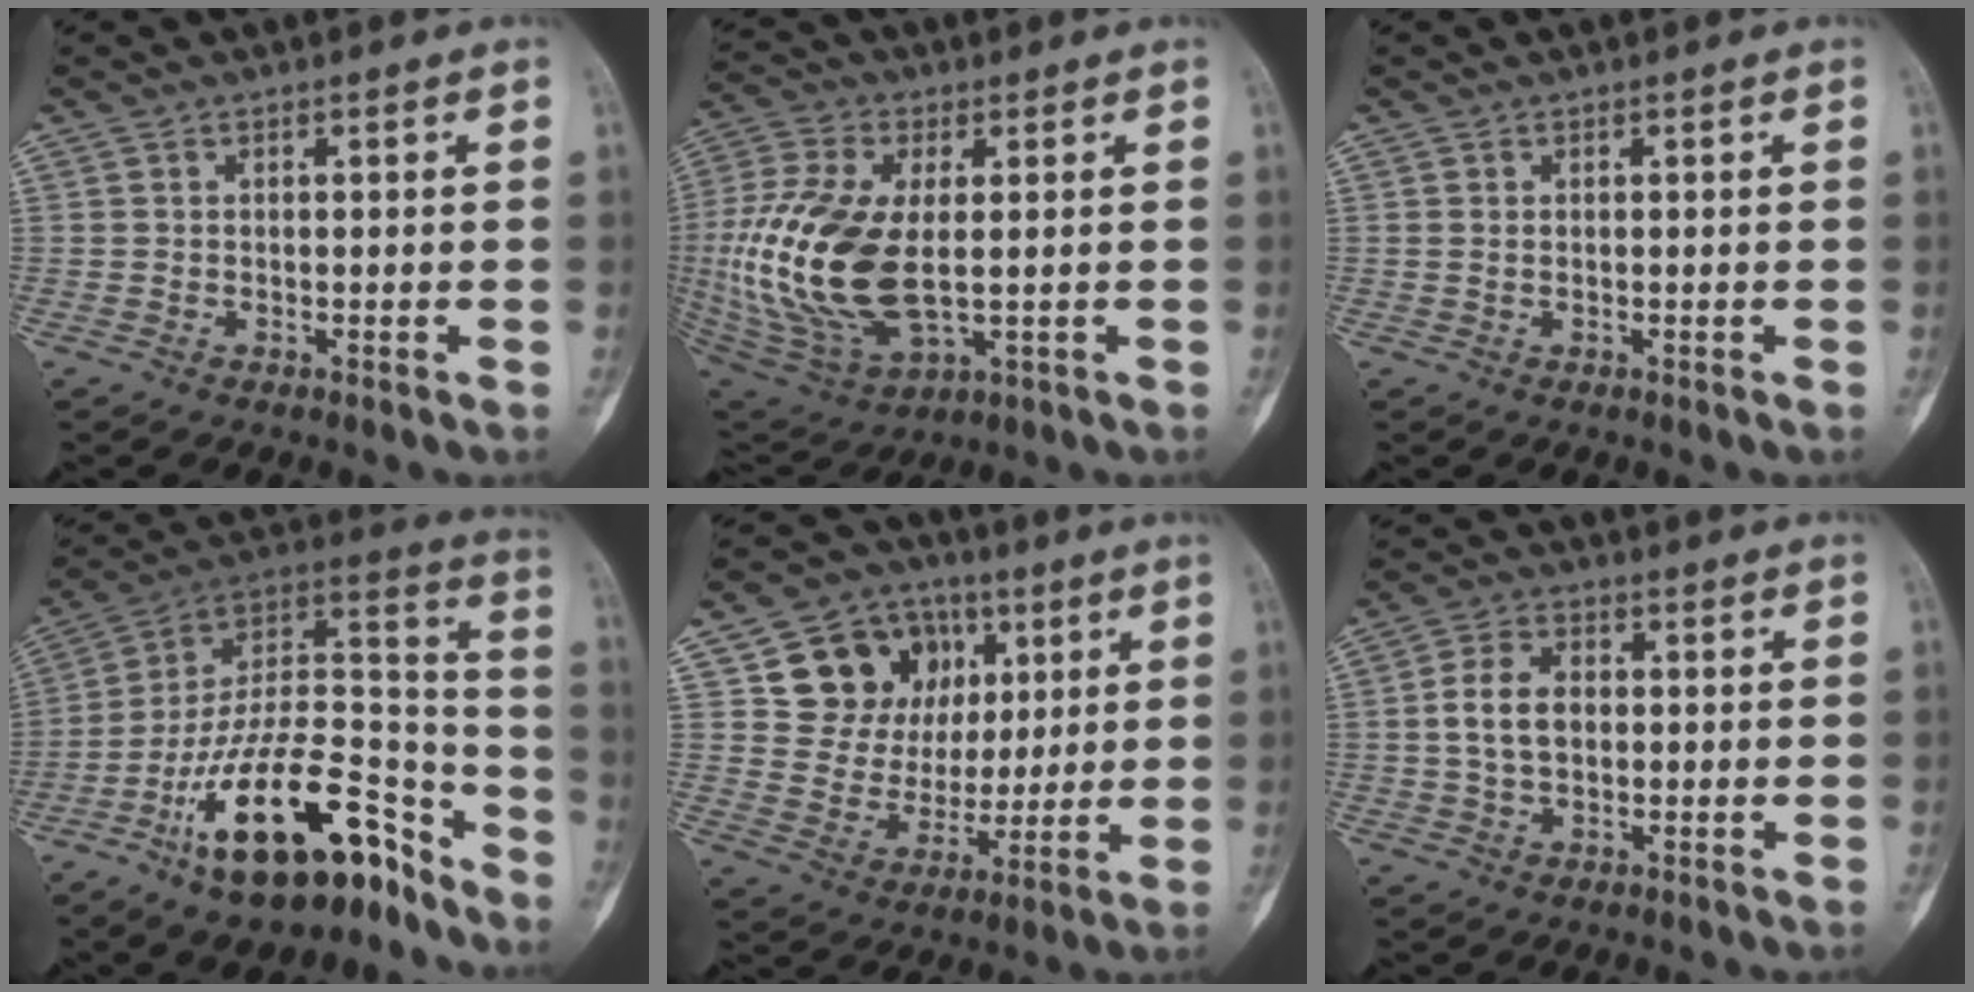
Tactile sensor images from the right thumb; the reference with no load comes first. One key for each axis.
{"total": 20.3, "fx": -0.1, "fy": 10.7, "fz": 17.2, "tx": -0.381, "ty": -0.012, "tz": 0.011}
{"total": 0.0}
{"total": 25.1, "fx": -15.6, "fy": 9.9, "fz": 17.0, "tx": -0.280, "ty": 0.098, "tz": -0.266}
{"total": 16.1, "fx": 6.0, "fy": 13.3, "fz": 6.8, "tx": -0.065, "ty": 0.001, "tz": 0.110}
{"total": 6.7, "fx": 0.1, "fy": 4.5, "fz": 4.9, "tx": -0.085, "ty": 0.012, "tz": -0.001}